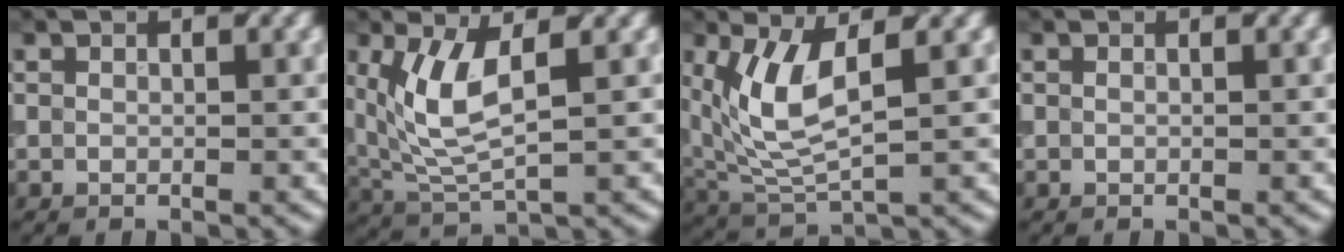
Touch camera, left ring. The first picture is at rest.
{"total": 6.2, "force": [1.4, 2.5, 5.4], "torque": [-0.125, 0.001, 0.040]}
{"total": 6.9, "force": [1.6, 2.9, 6.0], "torque": [-0.139, 0.000, 0.042]}
{"total": 0.0}